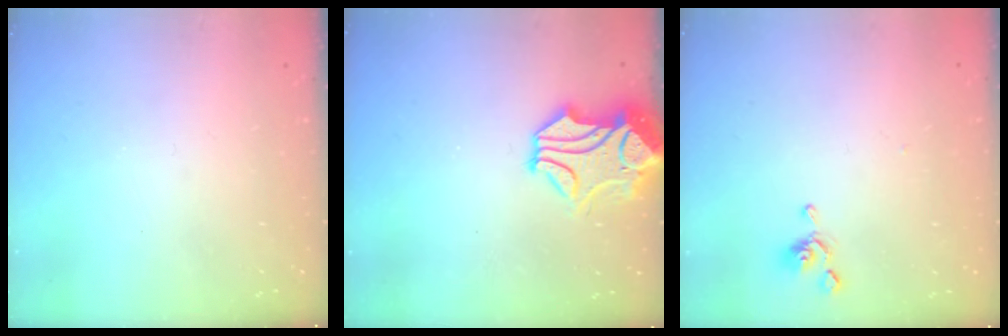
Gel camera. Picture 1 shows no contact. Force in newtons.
{"total": 2.3, "press": 1.9, "slide": 1.3}
{"total": 0.6, "press": 0.0, "slide": 0.6}